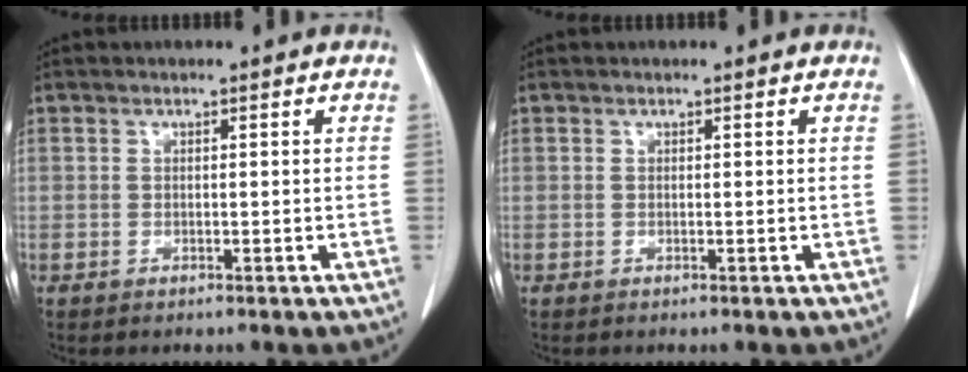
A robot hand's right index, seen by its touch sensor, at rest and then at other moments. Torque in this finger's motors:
{"motor_torque": [0.00, 0.00, 0.00, 0.01]}